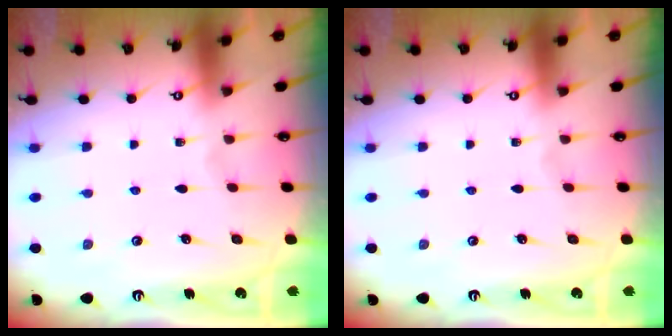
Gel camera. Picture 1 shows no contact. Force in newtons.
{"total": 0.0}